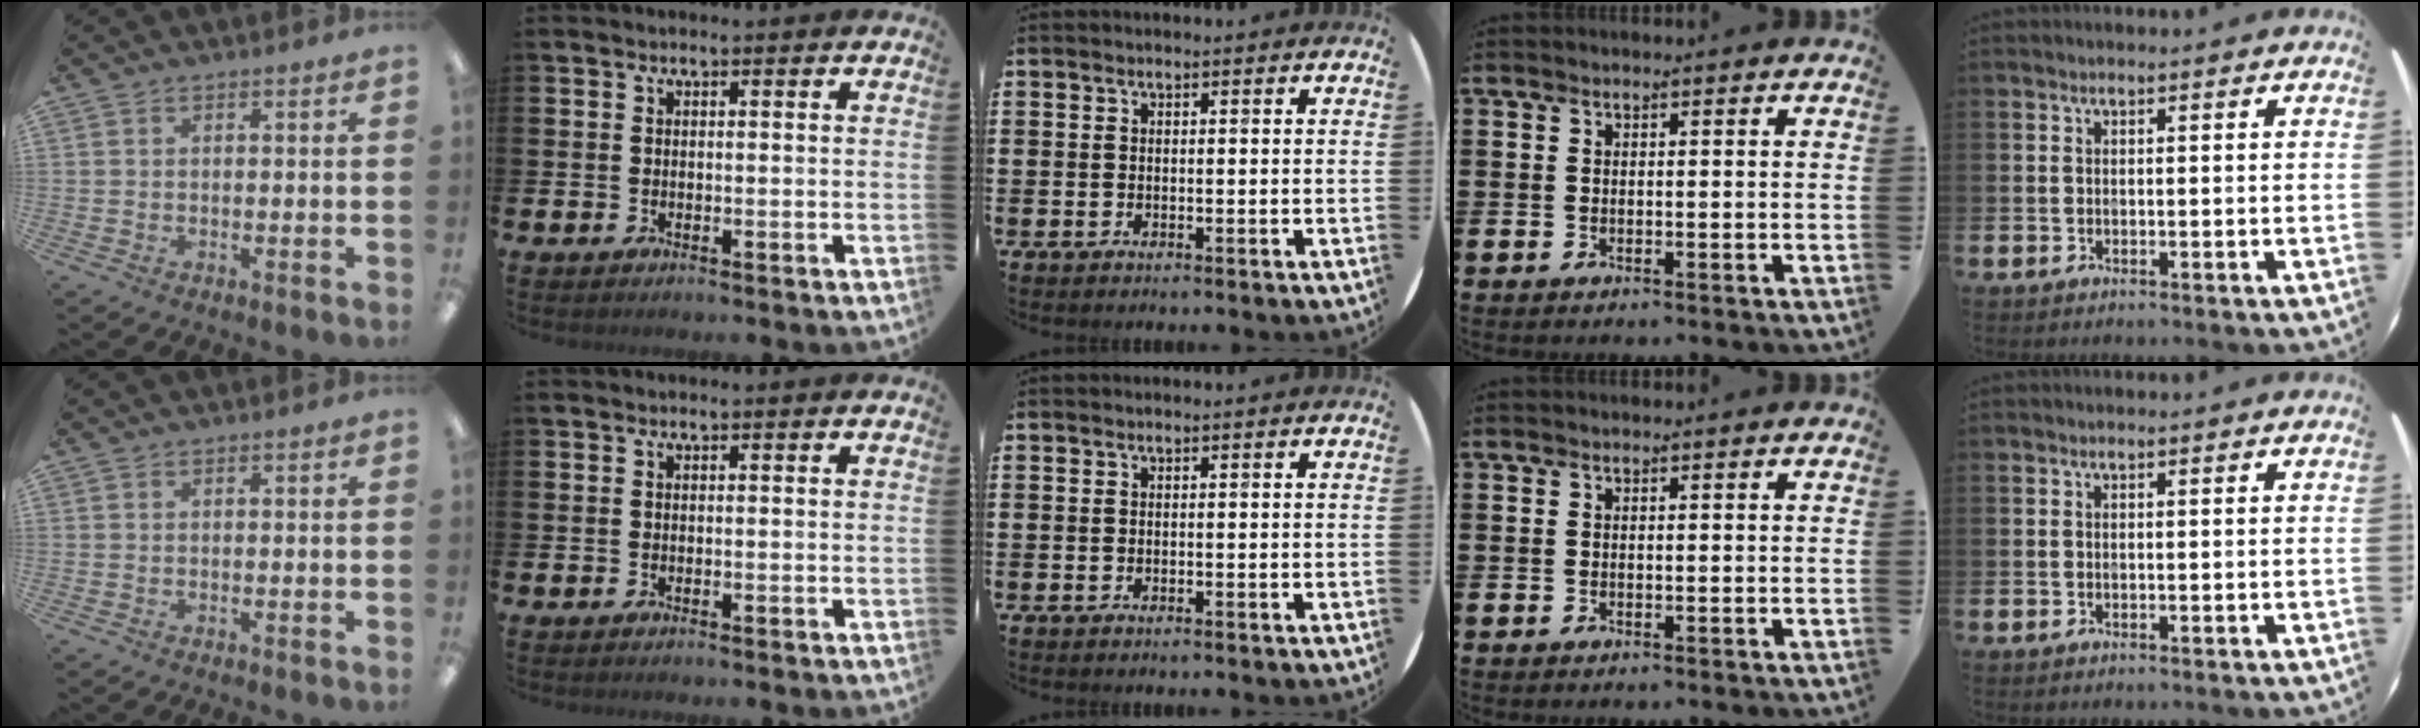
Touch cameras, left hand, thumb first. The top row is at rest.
{}